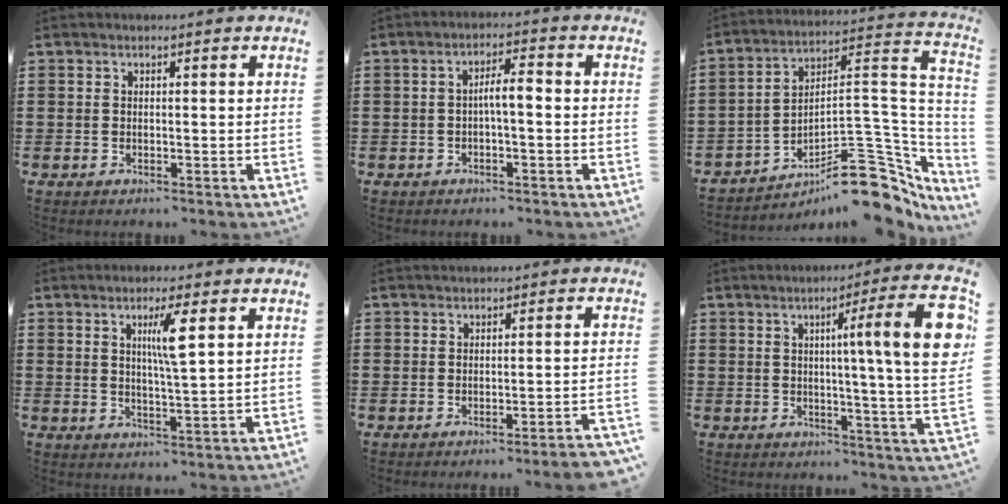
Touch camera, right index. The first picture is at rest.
{"total": 3.4, "force": [-0.4, 0.7, 3.3], "torque": [-0.062, 0.008, -0.011]}
{"total": 13.2, "force": [-9.1, 4.7, 8.3], "torque": [-0.099, 0.029, -0.164]}
{"total": 5.2, "force": [1.9, 0.5, 4.8], "torque": [-0.092, 0.001, 0.024]}
{"total": 1.5, "force": [-1.2, -0.4, 0.9], "torque": [-0.015, -0.001, -0.023]}
{"total": 13.0, "force": [2.8, 0.1, 12.7], "torque": [-0.192, -0.022, 0.037]}